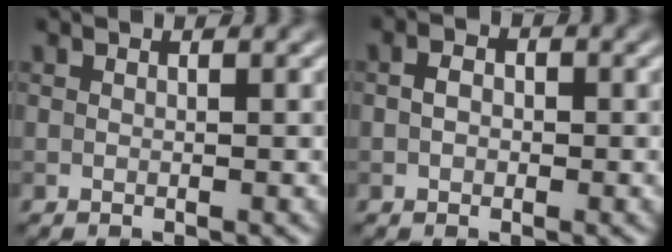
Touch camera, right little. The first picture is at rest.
{"total": 1.5, "force": [-0.1, 1.2, 1.0], "torque": [-0.019, 0.002, -0.006]}